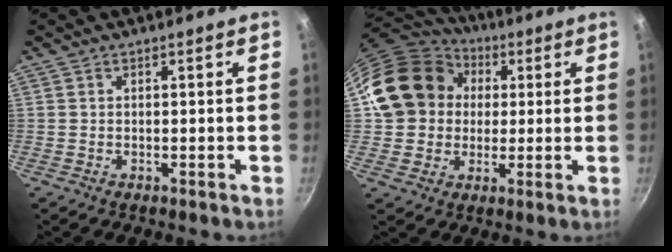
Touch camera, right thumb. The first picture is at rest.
{"total": 17.4, "force": [3.2, 15.0, 8.1], "torque": [-0.124, 0.034, 0.052]}